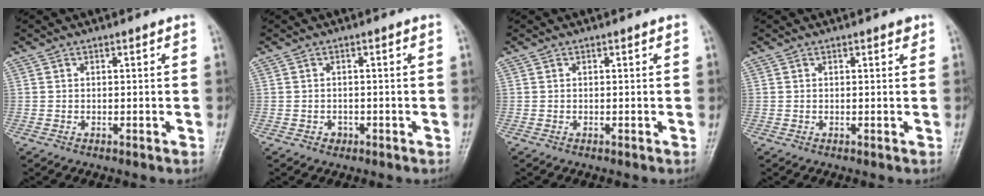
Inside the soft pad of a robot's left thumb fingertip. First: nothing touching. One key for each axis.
{"total": 1.3, "fx": -0.7, "fy": 1.1, "fz": 0.3, "tx": 0.000, "ty": 0.007, "tz": -0.010}
{"total": 0.0}
{"total": 0.8, "fx": 0.5, "fy": 0.4, "fz": 0.5, "tx": -0.004, "ty": -0.002, "tz": 0.003}